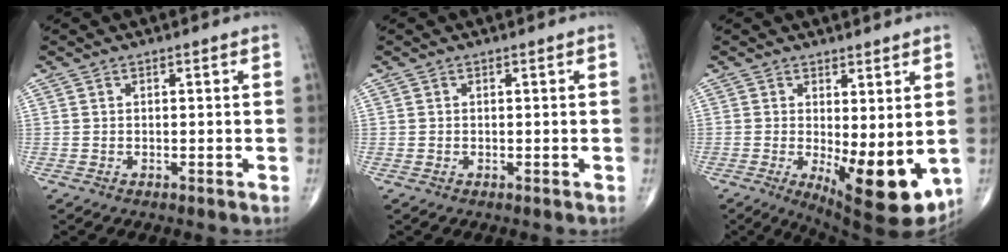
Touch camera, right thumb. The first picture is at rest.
{"total": 0.0}
{"total": 12.6, "force": [-1.7, 4.7, 11.6], "torque": [-0.157, -0.029, -0.010]}